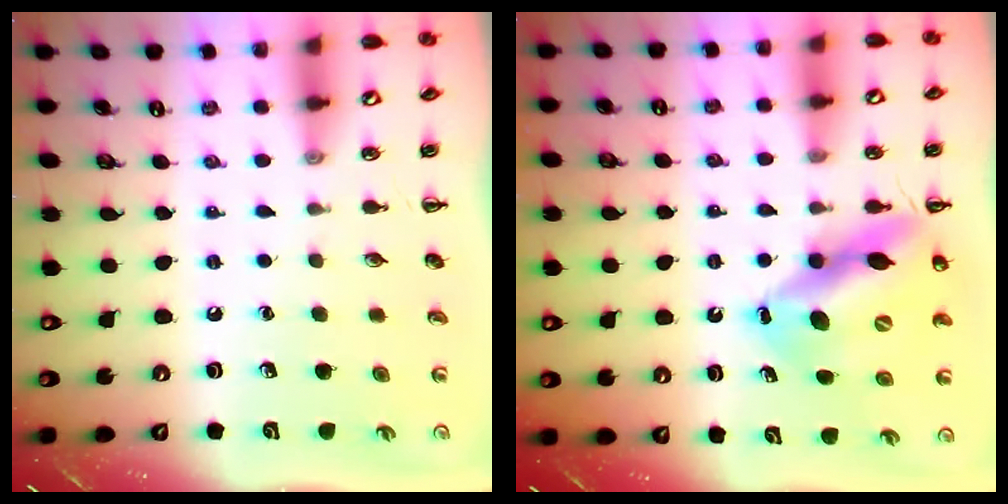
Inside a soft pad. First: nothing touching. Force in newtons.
{"total": 14.6, "press": 14.0, "slide": 4.1}